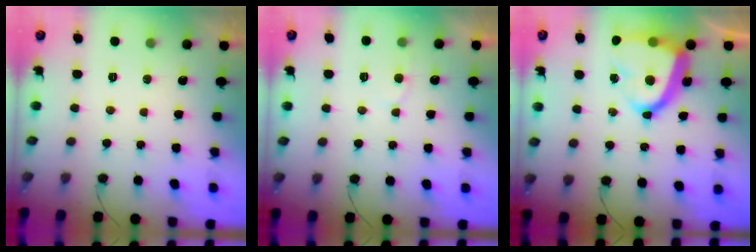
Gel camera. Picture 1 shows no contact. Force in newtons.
{"total": 4.2, "press": 4.2, "slide": 0.4}
{"total": 16.6, "press": 16.5, "slide": 1.7}